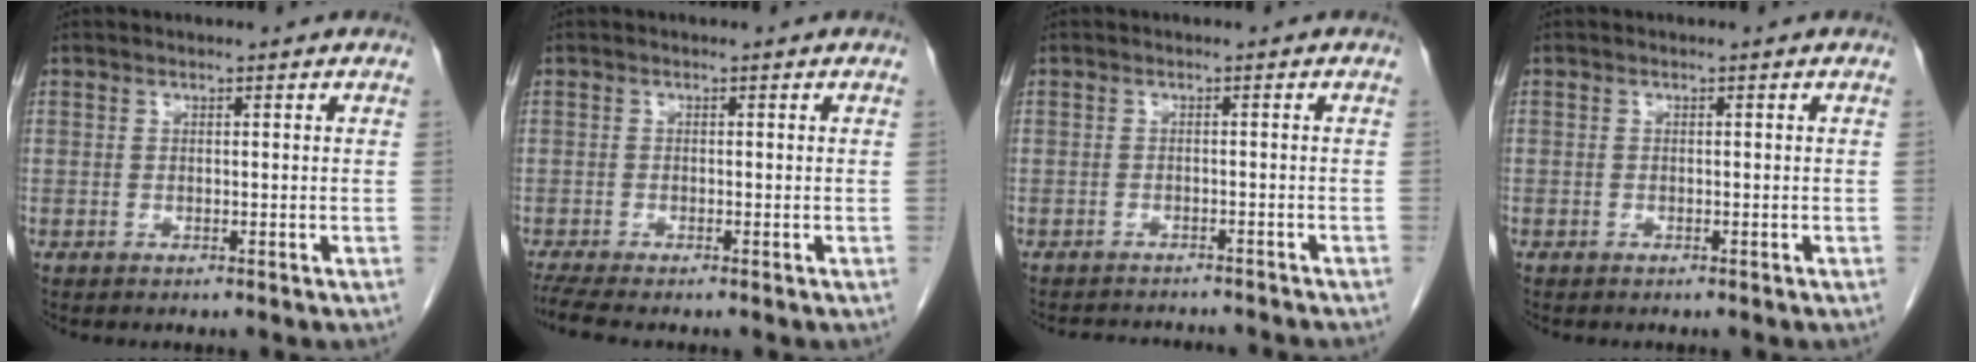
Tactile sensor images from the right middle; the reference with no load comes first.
{"total": 3.1, "force": [-2.6, -0.2, 1.6], "torque": [-0.036, -0.010, -0.051]}
{"total": 8.2, "force": [-7.7, 1.5, 2.3], "torque": [-0.028, 0.000, -0.092]}
{"total": 0.0}